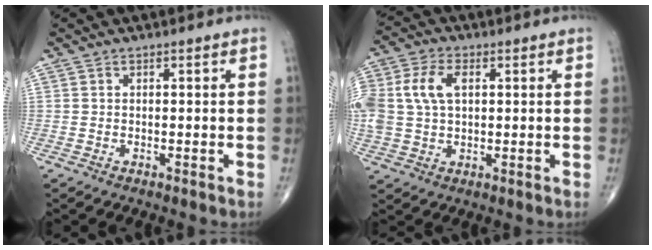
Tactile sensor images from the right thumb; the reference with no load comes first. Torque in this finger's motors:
{"motor_torque": [0.33, 0.31, 0.99, -0.07, 0.12]}